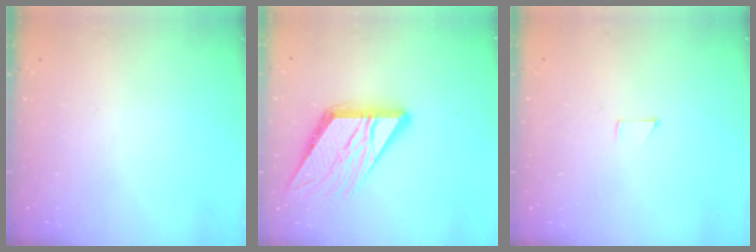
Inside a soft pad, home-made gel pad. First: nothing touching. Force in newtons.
{"total": 16.2, "press": 16.1, "slide": 1.8}
{"total": 3.2, "press": 3.2, "slide": 0.3}